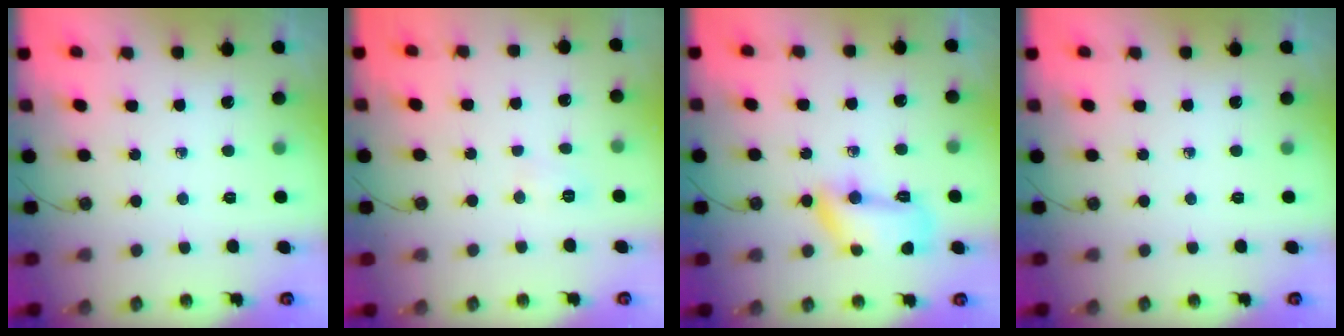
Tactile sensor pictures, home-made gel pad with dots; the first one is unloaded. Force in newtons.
{"total": 3.6, "press": 3.5, "slide": 0.8}
{"total": 10.7, "press": 10.6, "slide": 1.4}
{"total": 0.0}